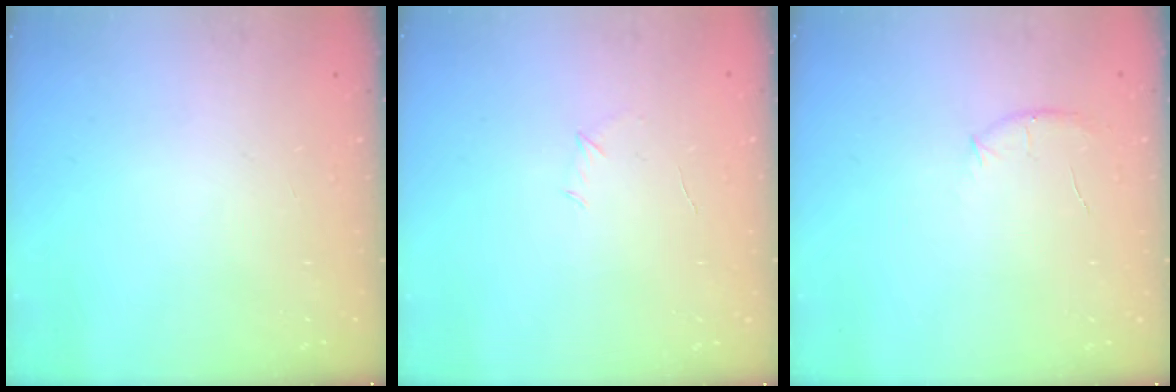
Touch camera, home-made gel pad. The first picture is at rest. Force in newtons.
{"total": 3.8, "press": 3.6, "slide": 1.0}
{"total": 5.5, "press": 5.2, "slide": 1.5}